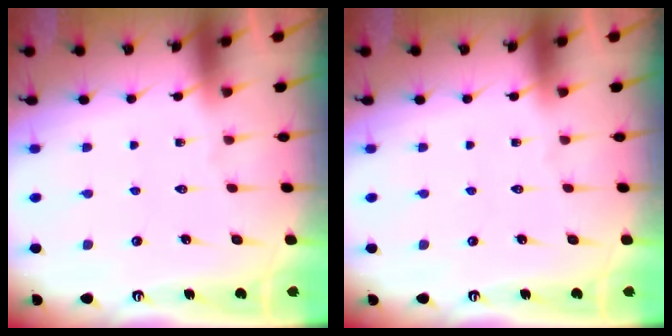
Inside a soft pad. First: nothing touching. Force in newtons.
{"total": 0.0}